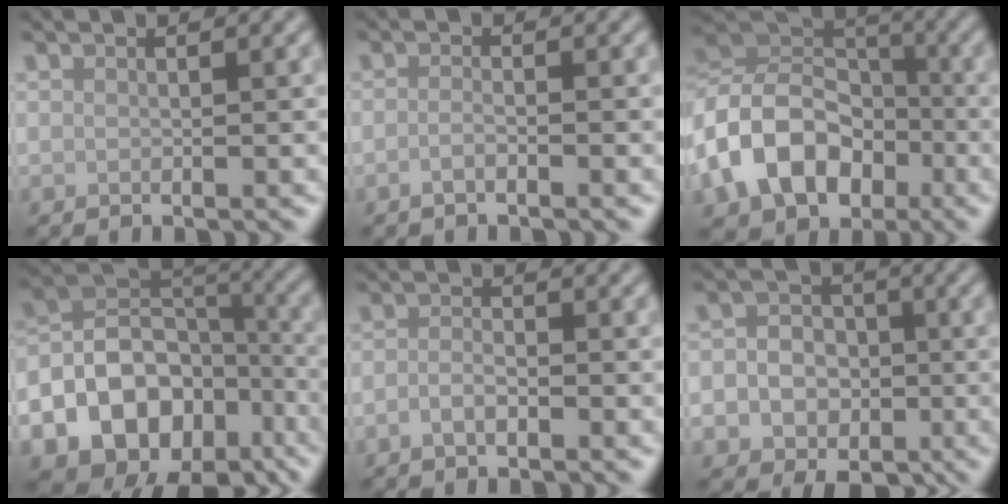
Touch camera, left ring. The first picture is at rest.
{"total": 1.2, "force": [-0.6, 0.4, 0.9], "torque": [-0.015, -0.001, -0.015]}
{"total": 9.8, "force": [-3.5, 7.6, 5.2], "torque": [-0.106, -0.002, -0.078]}
{"total": 14.8, "force": [-7.6, 10.6, 6.9], "torque": [-0.147, -0.006, -0.123]}
{"total": 1.6, "force": [-0.8, 0.7, 1.2], "torque": [-0.025, 0.000, -0.019]}
{"total": 6.8, "force": [-1.5, 5.9, 2.9], "torque": [-0.032, 0.005, -0.046]}